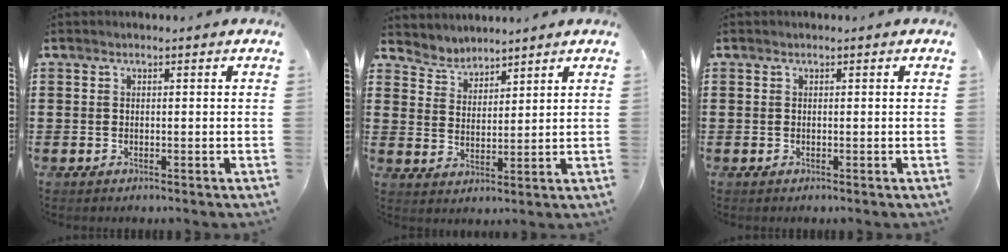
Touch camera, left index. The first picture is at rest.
{"total": 3.5, "force": [3.4, 1.0, -0.6], "torque": [-0.008, -0.012, 0.062]}
{"total": 0.0}